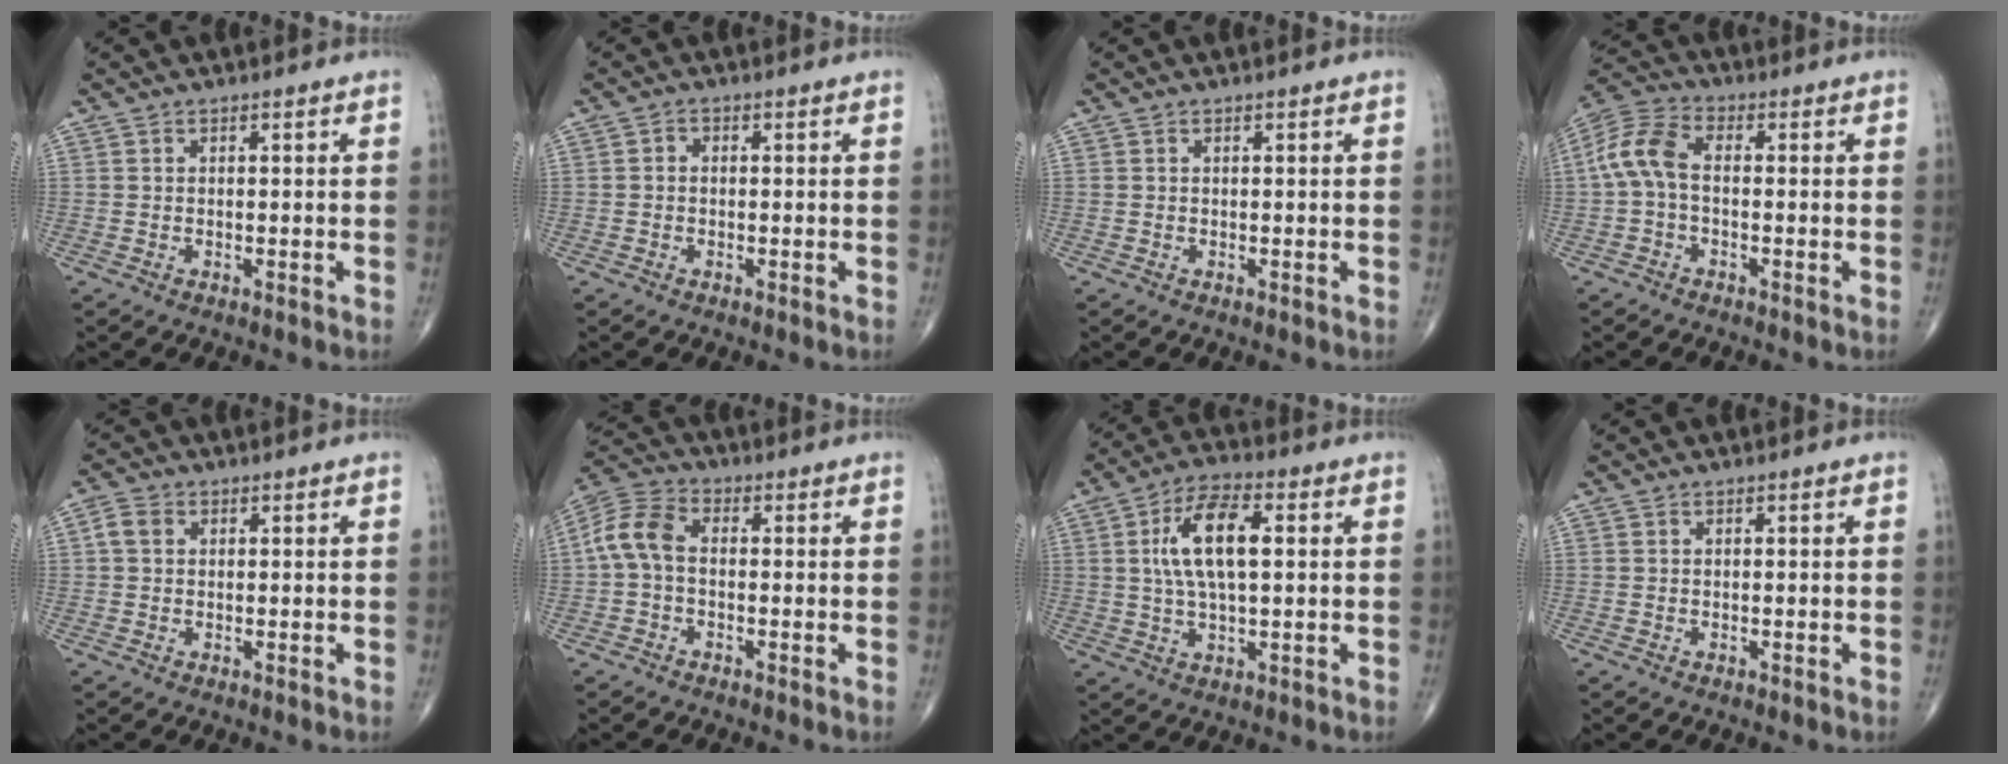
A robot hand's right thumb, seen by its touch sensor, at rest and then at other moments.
{"total": 1.0, "force": [-0.2, 0.8, 0.5], "torque": [-0.001, 0.003, -0.007]}
{"total": 0.0}
{"total": 8.0, "force": [-0.6, 4.5, 6.5], "torque": [-0.144, 0.026, -0.022]}
{"total": 2.8, "force": [0.6, 2.2, 1.6], "torque": [-0.034, 0.009, 0.010]}
{"total": 7.6, "force": [-0.4, 4.7, 5.9], "torque": [-0.123, 0.025, -0.020]}
{"total": 11.5, "force": [2.0, 4.9, 10.2], "torque": [-0.188, 0.011, 0.032]}
{"total": 0.0}